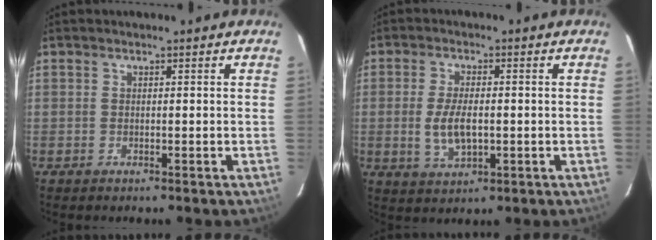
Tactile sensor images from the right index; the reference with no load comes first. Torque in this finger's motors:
{"motor_torque": [0.23, -0.07, 0.17, 0.04]}